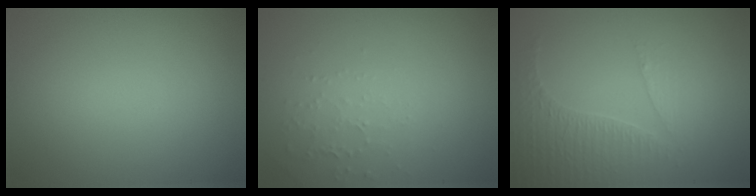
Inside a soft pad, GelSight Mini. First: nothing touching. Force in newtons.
{"total": 1.5, "press": 1.5, "slide": 0.5}
{"total": 3.4, "press": 3.2, "slide": 1.4}